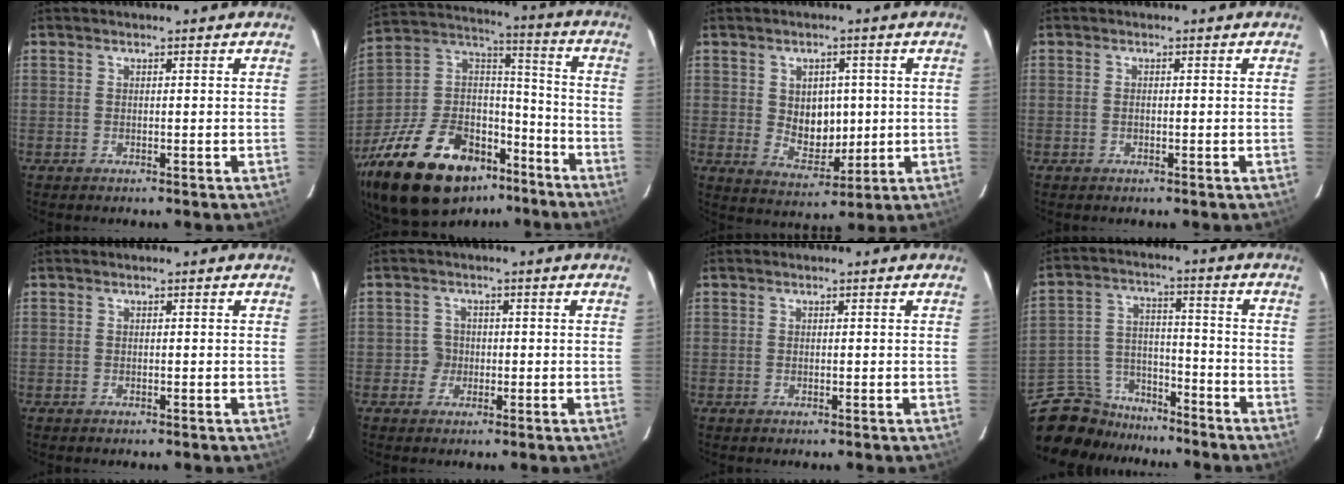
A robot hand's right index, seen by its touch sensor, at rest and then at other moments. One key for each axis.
{"total": 30.1, "fx": -18.8, "fy": 16.0, "fz": 17.1, "tx": -0.348, "ty": 0.022, "tz": -0.294}
{"total": 7.5, "fx": 0.6, "fy": 5.8, "fz": 4.7, "tx": -0.079, "ty": -0.002, "tz": 0.026}
{"total": 0.7, "fx": -0.2, "fy": 0.4, "fz": 0.5, "tx": -0.010, "ty": 0.002, "tz": -0.004}
{"total": 0.5, "fx": -0.3, "fy": 0.4, "fz": -0.1, "tx": 0.001, "ty": 0.002, "tz": -0.006}
{"total": 2.4, "fx": -0.7, "fy": 2.3, "fz": -0.1, "tx": 0.005, "ty": 0.012, "tz": -0.011}
{"total": 0.0}
{"total": 13.2, "fx": -11.1, "fy": 6.7, "fz": 2.7, "tx": -0.083, "ty": 0.041, "tz": -0.184}